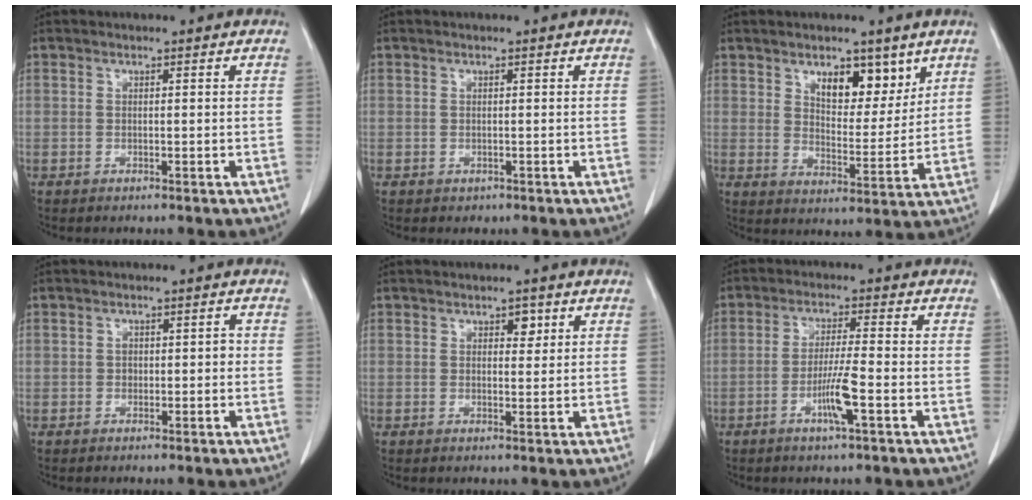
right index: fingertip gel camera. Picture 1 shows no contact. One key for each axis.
{"total": 0.6, "fx": -0.2, "fy": 0.6, "fz": 0.1, "tx": -0.003, "ty": 0.003, "tz": -0.001}
{"total": 7.7, "fx": 4.7, "fy": 3.6, "fz": 5.1, "tx": -0.069, "ty": -0.007, "tz": 0.077}
{"total": 1.8, "fx": -0.2, "fy": 1.2, "fz": 1.3, "tx": -0.016, "ty": 0.008, "tz": -0.002}
{"total": 2.0, "fx": 0.9, "fy": 1.1, "fz": 1.3, "tx": -0.014, "ty": 0.000, "tz": 0.013}
{"total": 5.8, "fx": -2.3, "fy": -0.2, "fz": 5.3, "tx": -0.102, "ty": -0.008, "tz": -0.045}